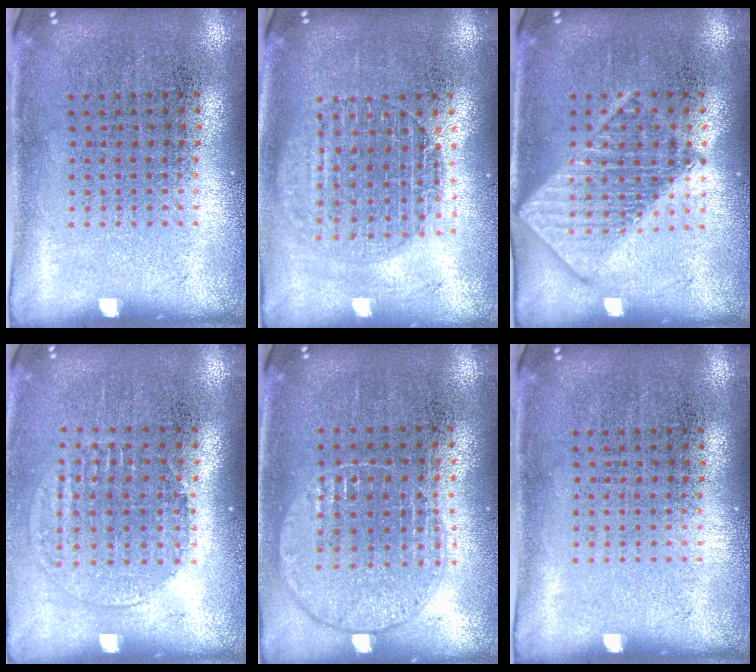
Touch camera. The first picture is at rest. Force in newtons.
{"total": 1.6, "press": 1.4, "slide": 0.7}
{"total": 2.9, "press": 2.9, "slide": 0.4}
{"total": 1.3, "press": 1.2, "slide": 0.6}
{"total": 1.0, "press": 1.0, "slide": 0.3}
{"total": 0.0}